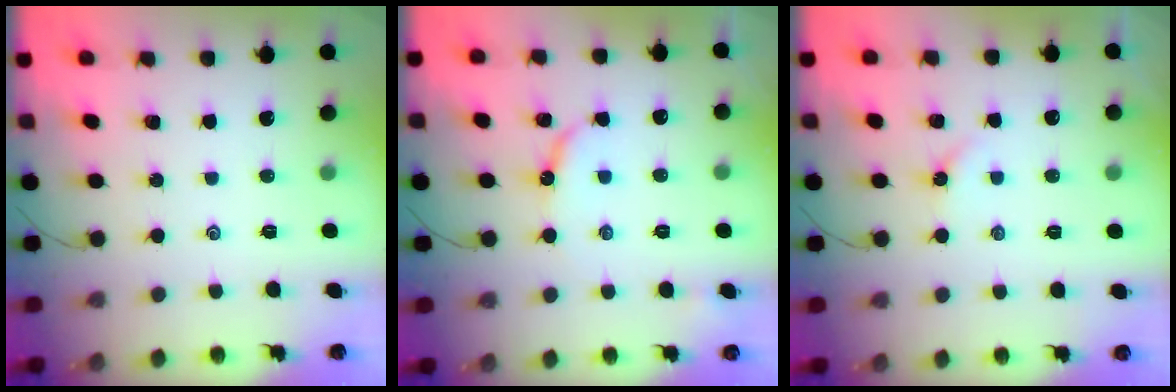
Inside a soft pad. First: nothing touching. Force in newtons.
{"total": 5.9, "press": 5.8, "slide": 0.6}
{"total": 2.8, "press": 2.8, "slide": 0.4}